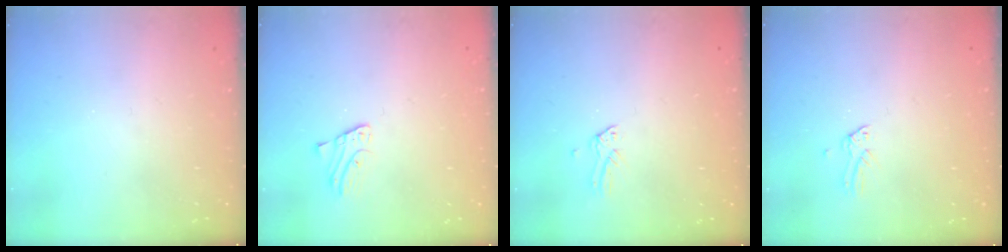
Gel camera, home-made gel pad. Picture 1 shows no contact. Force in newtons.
{"total": 1.1, "press": 1.1, "slide": 0.1}
{"total": 0.0}
{"total": 0.0}